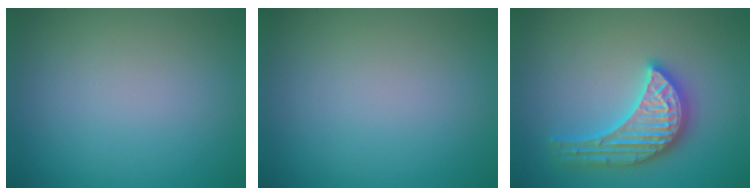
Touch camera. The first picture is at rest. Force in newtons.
{"total": 0.0}
{"total": 5.5, "press": 5.4, "slide": 0.6}